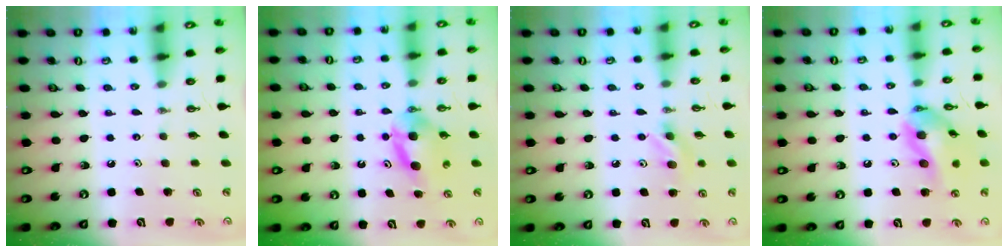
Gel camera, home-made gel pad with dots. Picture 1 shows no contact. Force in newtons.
{"total": 6.8, "press": 6.8, "slide": 0.1}
{"total": 7.6, "press": 7.2, "slide": 2.4}
{"total": 14.9, "press": 14.7, "slide": 2.5}